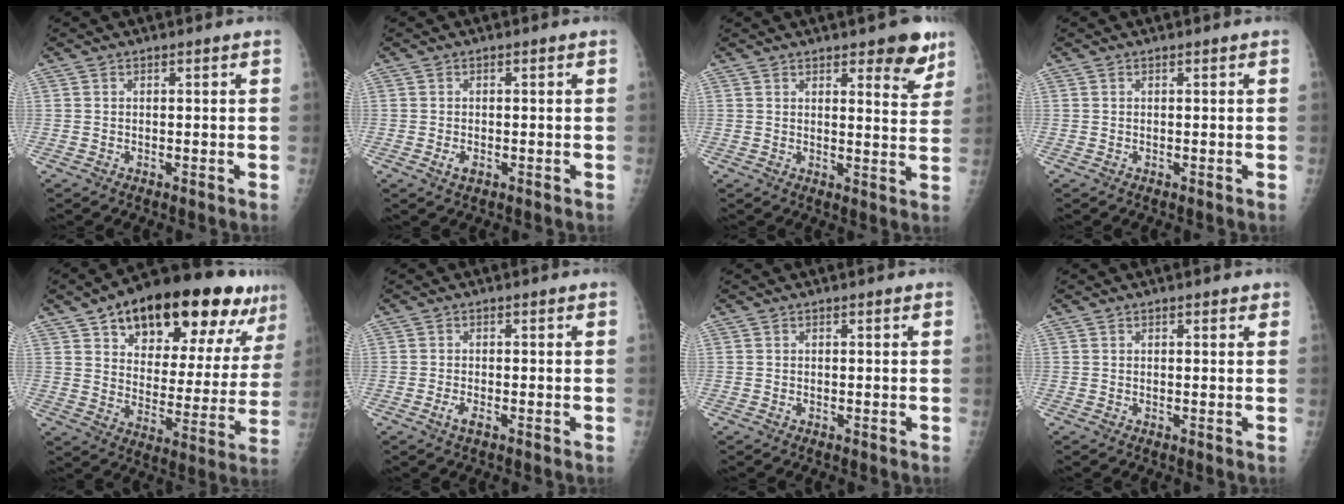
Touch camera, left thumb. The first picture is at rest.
{"total": 1.9, "force": [-0.7, 1.1, 1.4], "torque": [-0.026, 0.001, -0.011]}
{"total": 7.5, "force": [4.8, 2.6, 5.1], "torque": [-0.035, -0.028, 0.058]}
{"total": 0.0}
{"total": 27.1, "force": [16.2, 11.7, 18.3], "torque": [-0.229, -0.023, 0.240]}
{"total": 1.9, "force": [-0.9, 0.7, 1.6], "torque": [-0.036, 0.002, -0.019]}
{"total": 0.5, "force": [0.1, 0.3, 0.4], "torque": [-0.005, 0.004, 0.003]}
{"total": 1.4, "force": [0.9, 0.7, 0.9], "torque": [-0.003, -0.002, 0.008]}